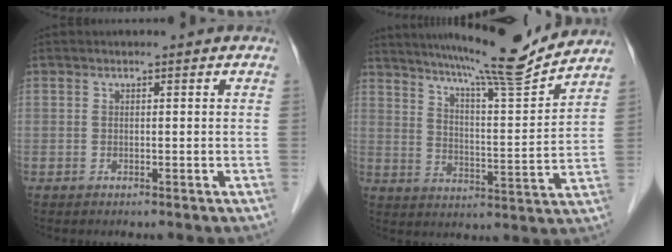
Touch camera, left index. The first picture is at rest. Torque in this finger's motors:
{"motor_torque": [0.38, -0.40, 0.28, 0.15]}